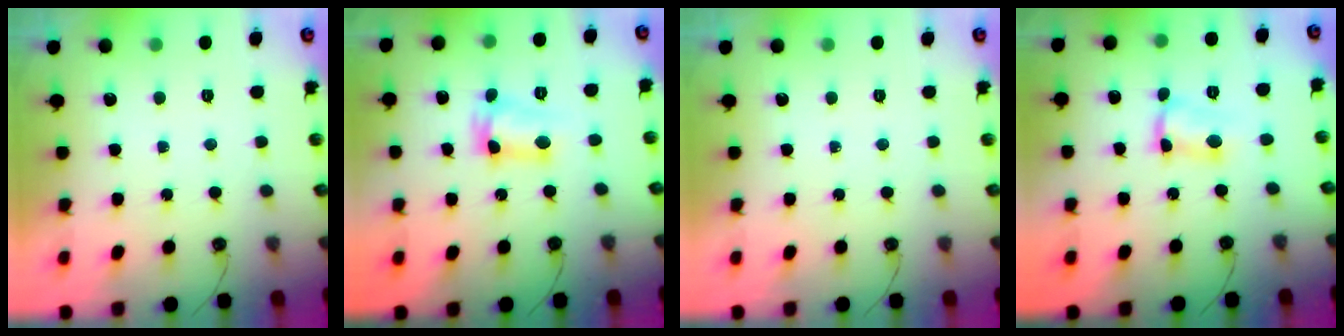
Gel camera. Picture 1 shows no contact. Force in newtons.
{"total": 7.2, "press": 6.9, "slide": 2.3}
{"total": 0.0}
{"total": 3.8, "press": 3.8, "slide": 0.2}